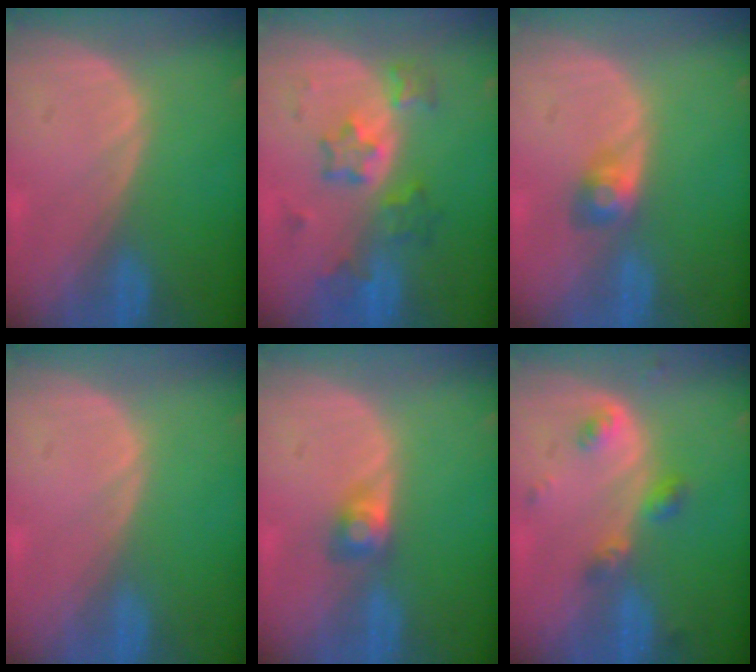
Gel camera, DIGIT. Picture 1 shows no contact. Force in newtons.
{"total": 6.2, "press": 6.2, "slide": 0.4}
{"total": 2.9, "press": 2.7, "slide": 1.1}
{"total": 0.0}
{"total": 2.7, "press": 2.5, "slide": 1.0}
{"total": 4.5, "press": 4.1, "slide": 1.9}